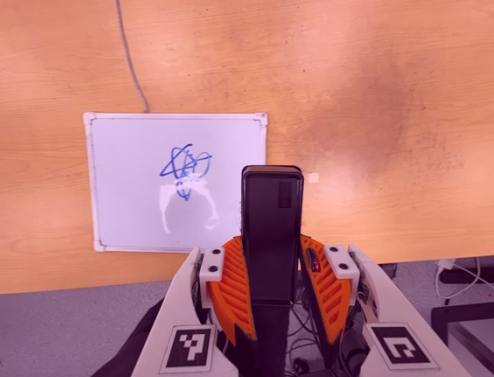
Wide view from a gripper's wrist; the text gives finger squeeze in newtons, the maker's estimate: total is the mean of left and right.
{"total": 5.9, "left": 3.7, "right": 8.1}